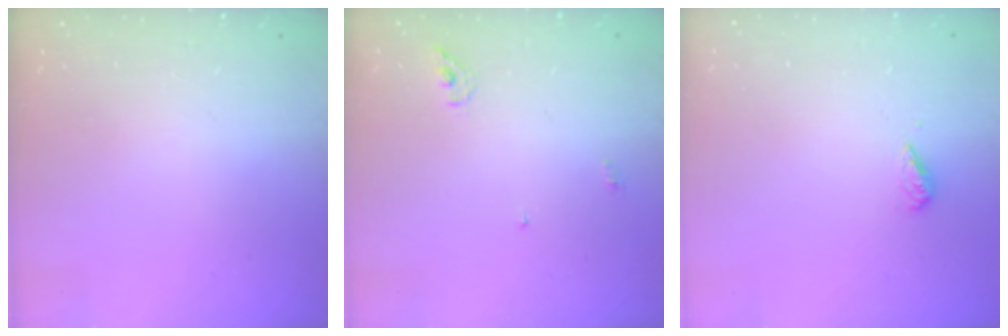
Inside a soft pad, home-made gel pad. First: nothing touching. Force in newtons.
{"total": 4.3, "press": 4.3, "slide": 0.1}
{"total": 3.0, "press": 2.9, "slide": 0.6}